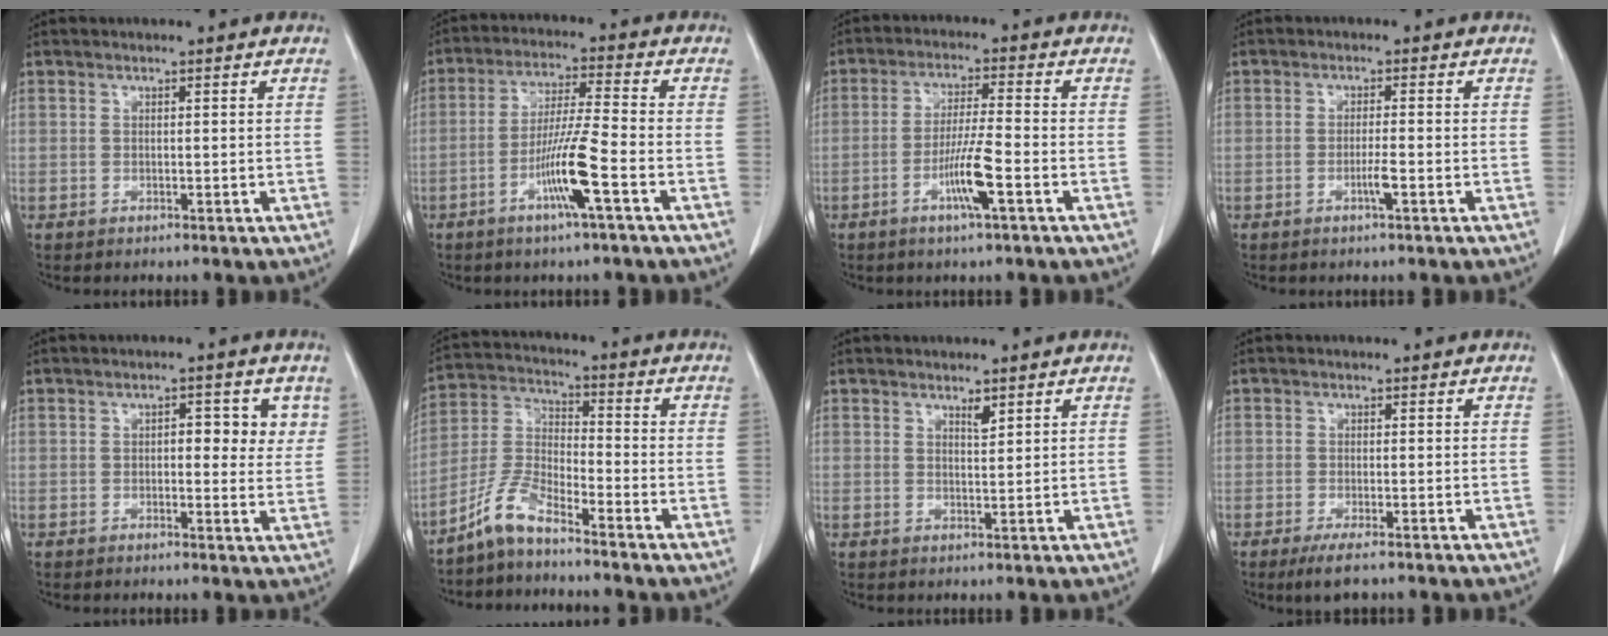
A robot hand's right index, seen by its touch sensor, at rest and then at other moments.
{"total": 9.0, "force": [-3.7, -0.7, 8.2], "torque": [-0.158, -0.008, -0.074]}
{"total": 6.9, "force": [-2.8, -0.2, 6.3], "torque": [-0.122, -0.007, -0.054]}
{"total": 2.7, "force": [-1.2, -0.3, 2.4], "torque": [-0.048, -0.003, -0.024]}
{"total": 5.4, "force": [1.6, 2.7, 4.4], "torque": [-0.042, 0.007, 0.018]}
{"total": 6.7, "force": [-5.6, 1.2, 3.4], "torque": [-0.089, -0.003, -0.120]}
{"total": 1.5, "force": [1.1, 0.3, 1.0], "torque": [-0.018, -0.005, 0.020]}
{"total": 3.6, "force": [-2.4, 0.4, 2.6], "torque": [-0.047, -0.011, -0.042]}